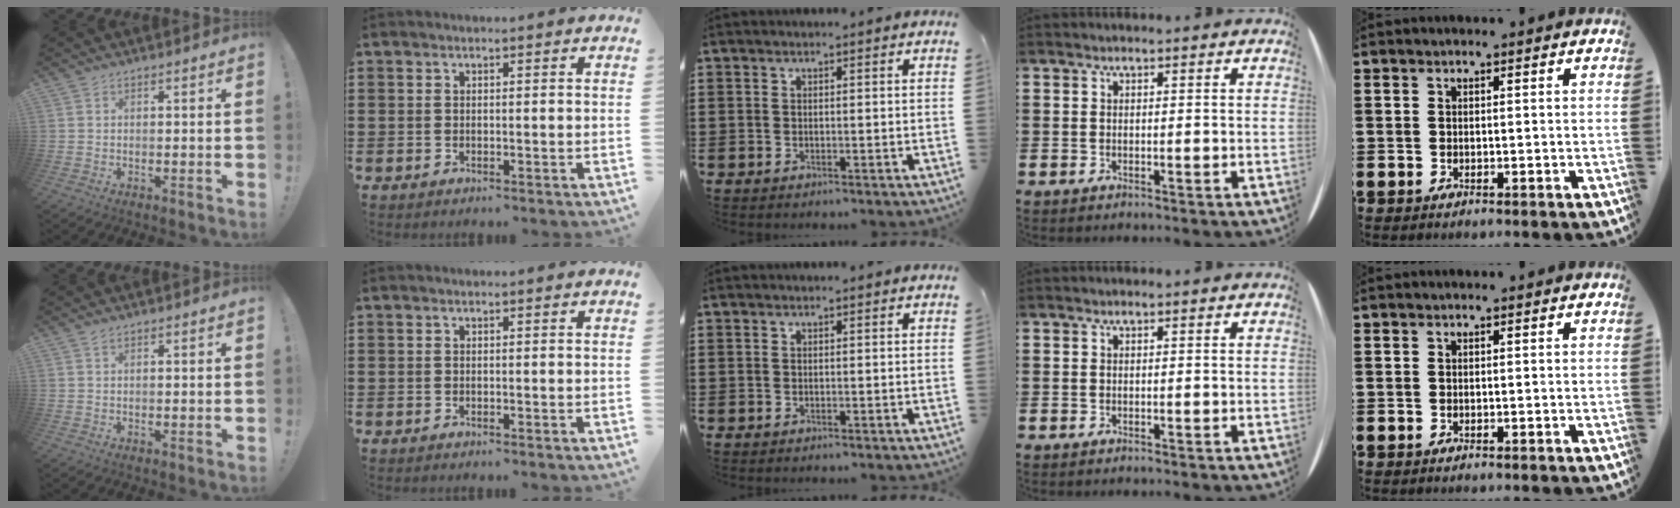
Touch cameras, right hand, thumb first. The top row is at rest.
{"thumb": {"total": 0.9, "force": [0.7, 0.2, 0.4], "torque": [-0.001, -0.002, 0.012]}}